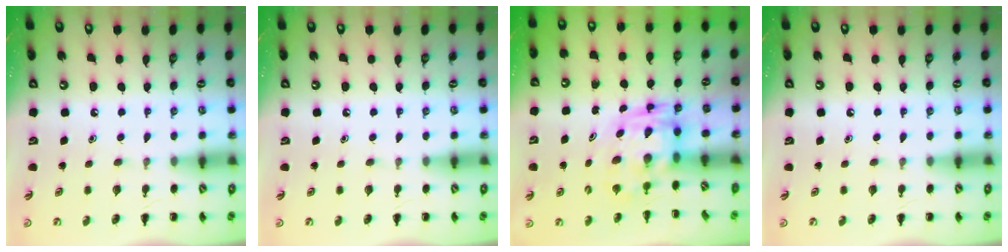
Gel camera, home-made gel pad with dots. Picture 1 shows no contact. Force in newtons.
{"total": 0.0}
{"total": 3.0, "press": 3.0, "slide": 0.6}
{"total": 0.0}